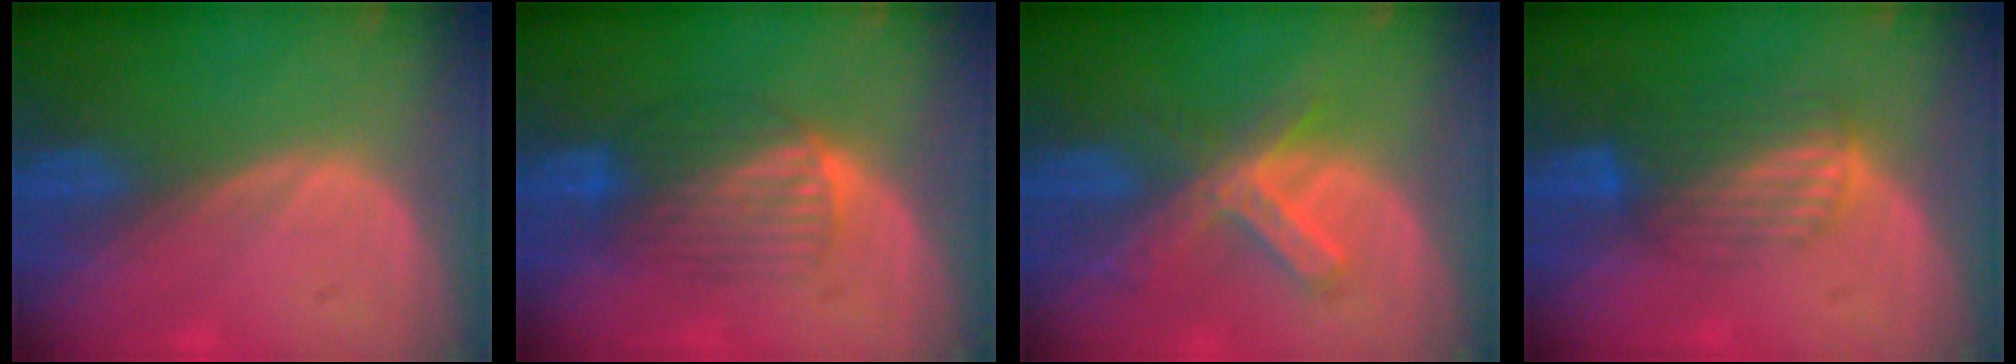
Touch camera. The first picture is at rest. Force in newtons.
{"total": 6.4, "press": 6.3, "slide": 1.1}
{"total": 6.9, "press": 5.9, "slide": 3.5}
{"total": 7.0, "press": 5.9, "slide": 3.8}